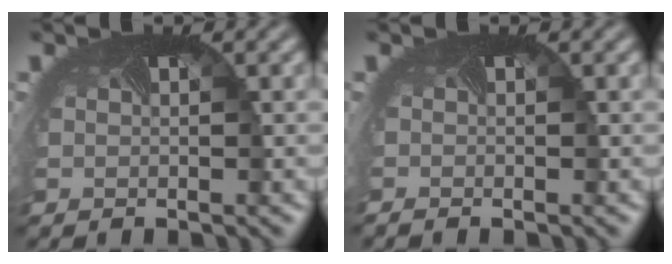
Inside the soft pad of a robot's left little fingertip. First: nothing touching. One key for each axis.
{"total": 0.7, "fx": -0.7, "fy": -0.2, "fz": 0.2, "tx": -0.006, "ty": -0.008, "tz": -0.011}